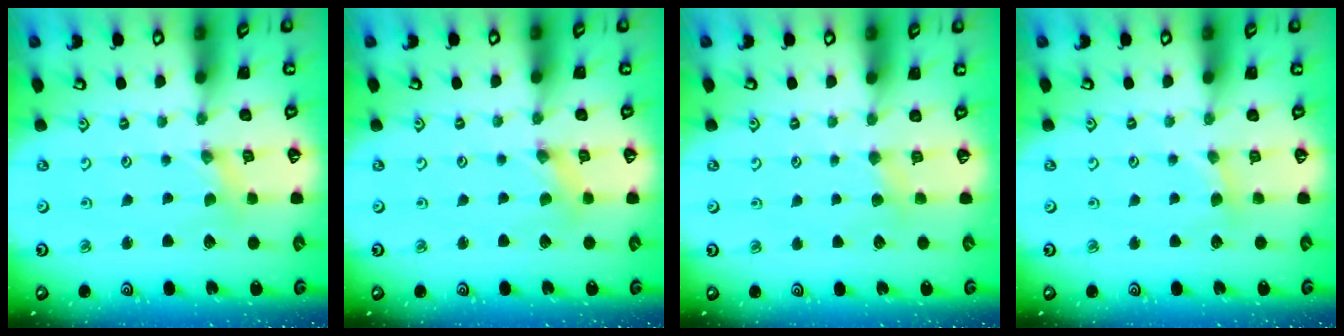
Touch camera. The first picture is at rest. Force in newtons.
{"total": 0.8, "press": 0.7, "slide": 0.3}
{"total": 3.5, "press": 3.5, "slide": 0.5}
{"total": 1.9, "press": 1.8, "slide": 0.4}